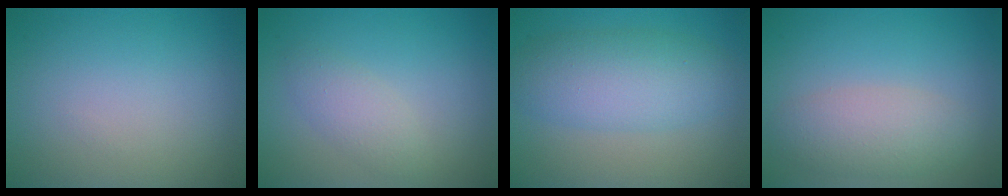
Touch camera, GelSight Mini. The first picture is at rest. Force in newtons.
{"total": 2.2, "press": 2.2, "slide": 0.2}
{"total": 5.6, "press": 5.6, "slide": 0.2}
{"total": 3.7, "press": 3.7, "slide": 0.2}